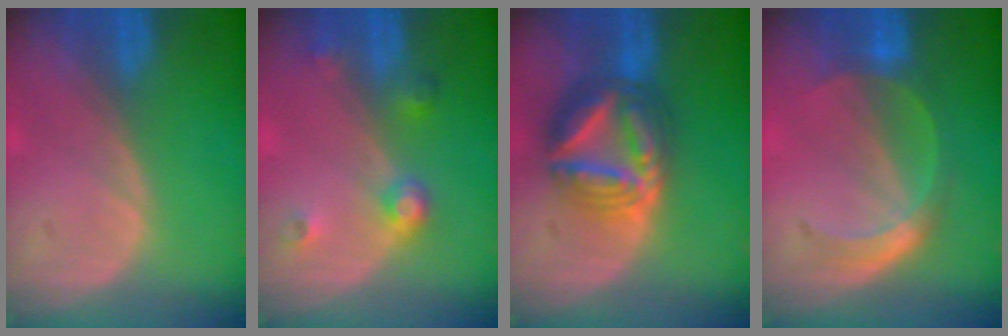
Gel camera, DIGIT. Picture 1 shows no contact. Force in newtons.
{"total": 3.8, "press": 3.5, "slide": 1.5}
{"total": 9.2, "press": 9.1, "slide": 0.9}
{"total": 4.9, "press": 4.9, "slide": 0.3}